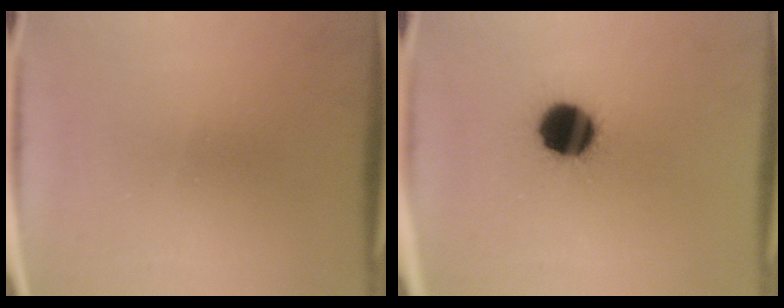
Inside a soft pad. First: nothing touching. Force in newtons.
{"total": 12.1}